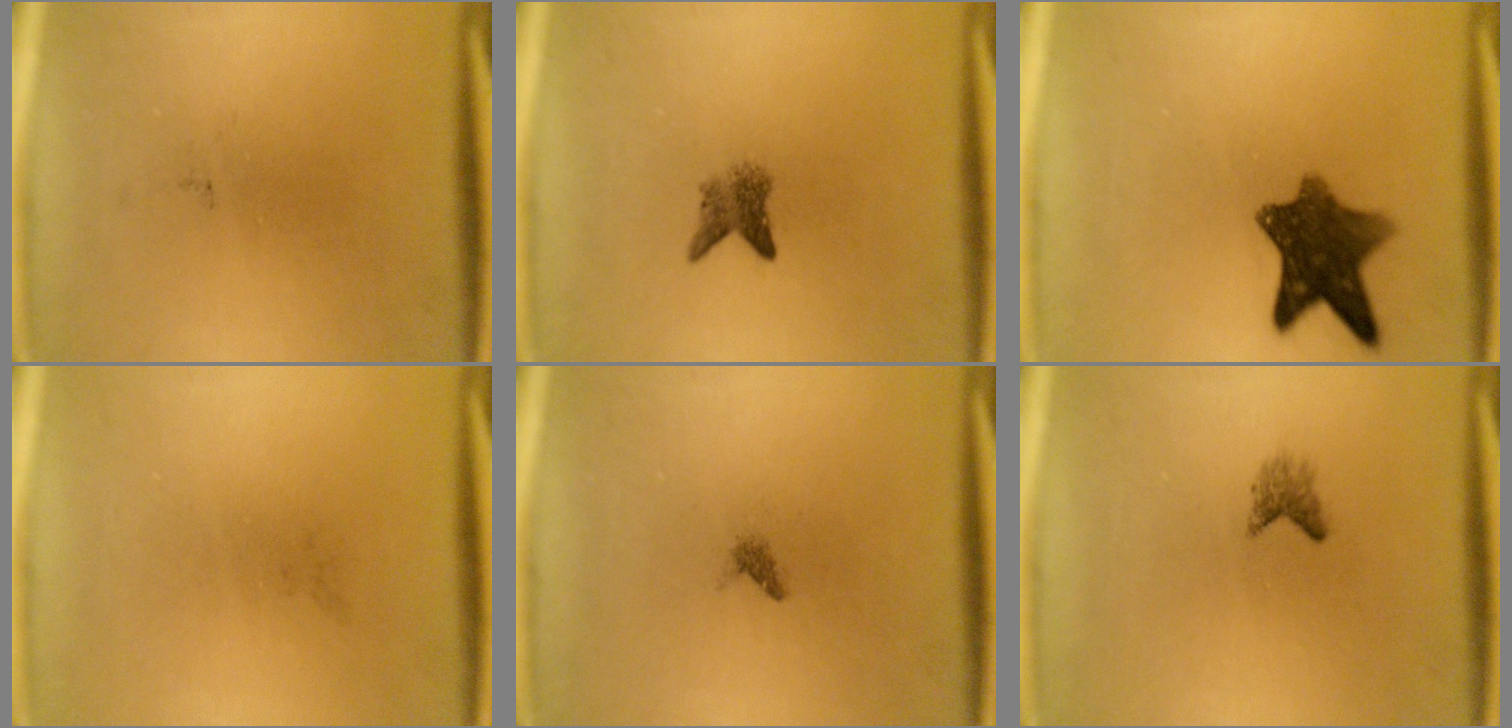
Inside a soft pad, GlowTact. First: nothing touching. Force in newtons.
{"total": 2.6}
{"total": 9.3}
{"total": 0.0}
{"total": 0.7}
{"total": 1.4}